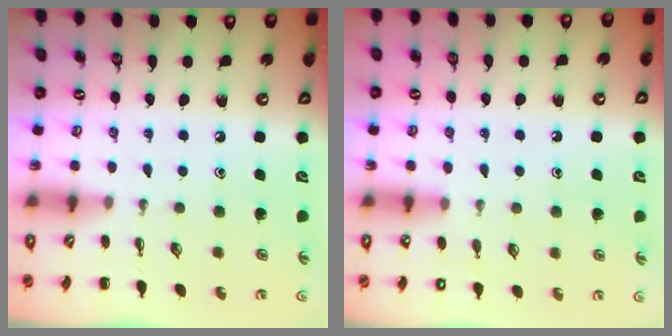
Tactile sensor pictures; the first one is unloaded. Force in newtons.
{"total": 6.8, "press": 6.6, "slide": 1.9}